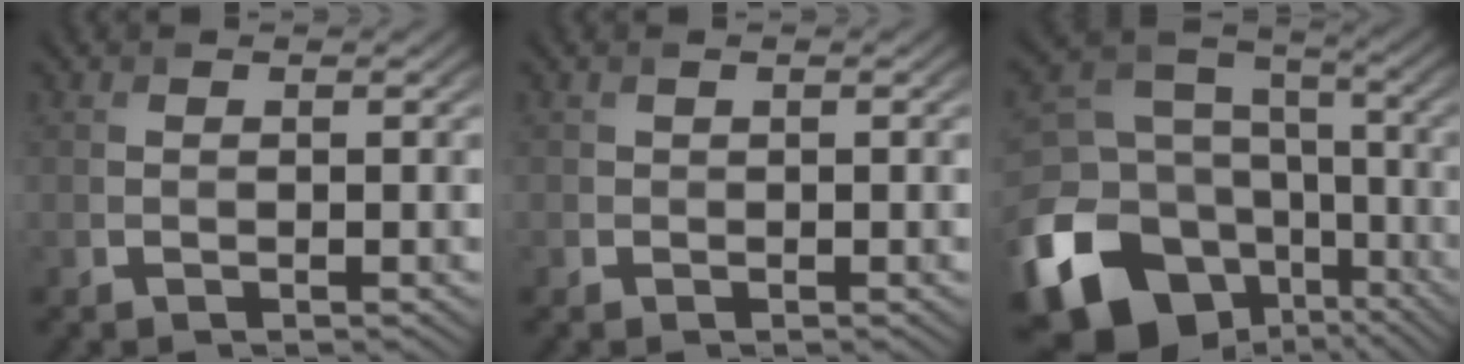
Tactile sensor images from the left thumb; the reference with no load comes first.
{"total": 0.6, "force": [-0.1, 0.1, -0.6], "torque": [0.017, -0.002, -0.004]}
{"total": 20.8, "force": [-9.6, 16.5, 8.3], "torque": [-0.208, -0.075, -0.152]}